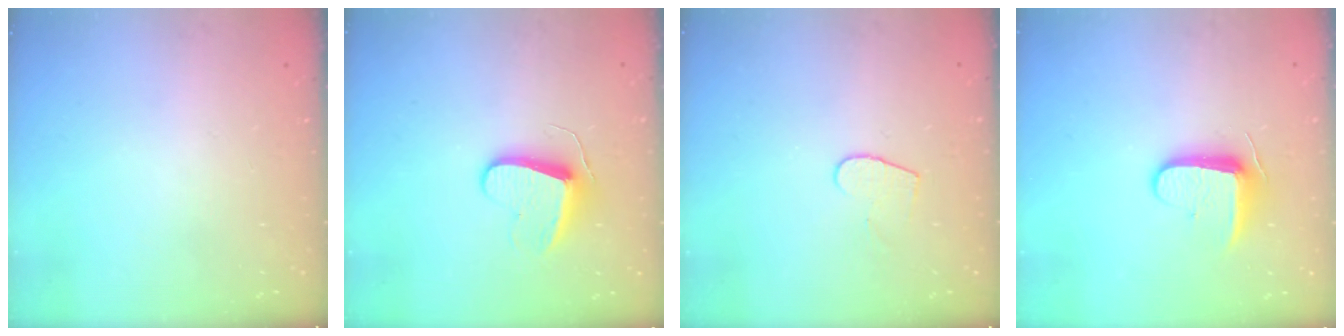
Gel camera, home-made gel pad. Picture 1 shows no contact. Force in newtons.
{"total": 9.4, "press": 9.4, "slide": 0.9}
{"total": 5.8, "press": 5.8, "slide": 0.4}
{"total": 8.9, "press": 8.9, "slide": 0.9}